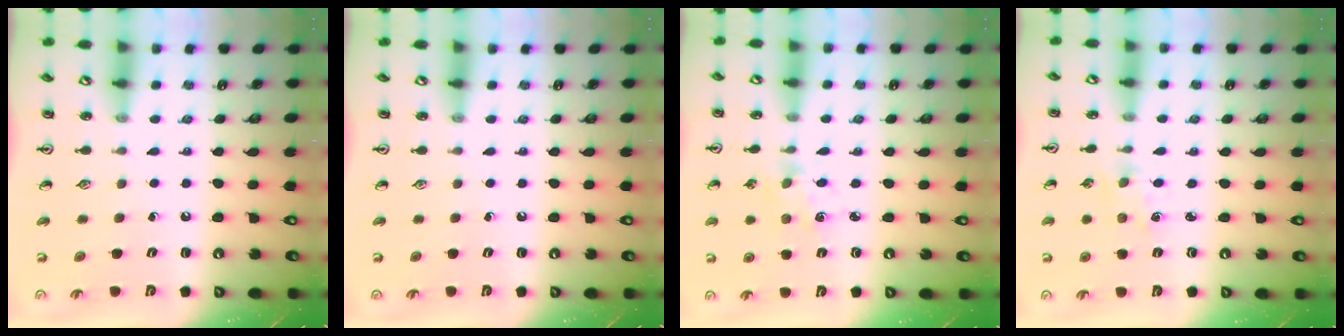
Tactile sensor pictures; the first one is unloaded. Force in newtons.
{"total": 0.0}
{"total": 2.5, "press": 2.4, "slide": 0.4}
{"total": 1.9, "press": 1.8, "slide": 0.4}